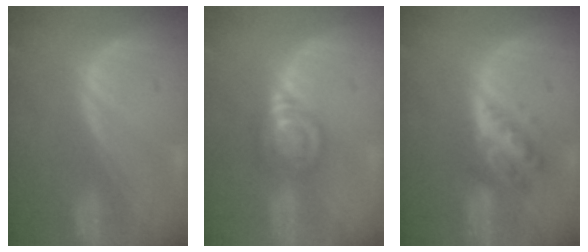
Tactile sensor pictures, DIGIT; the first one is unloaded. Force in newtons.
{"total": 6.7, "press": 5.7, "slide": 3.4}
{"total": 5.0, "press": 5.0, "slide": 0.1}